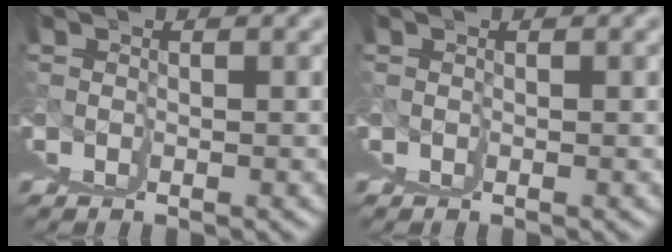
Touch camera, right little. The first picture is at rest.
{"total": 0.0}